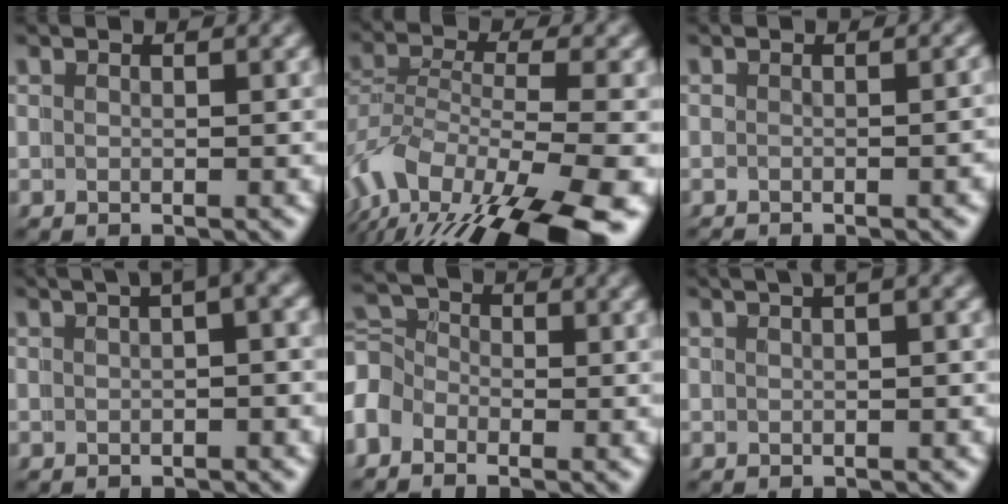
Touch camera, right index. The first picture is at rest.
{"total": 9.4, "force": [-3.5, 4.9, 7.3], "torque": [-0.149, -0.038, -0.041]}
{"total": 1.1, "force": [-0.8, -0.1, 0.7], "torque": [-0.001, 0.004, -0.017]}
{"total": 5.0, "force": [1.7, 2.0, 4.2], "torque": [-0.031, 0.039, 0.012]}
{"total": 4.2, "force": [-1.4, 3.9, 0.7], "torque": [-0.033, -0.020, -0.030]}
{"total": 2.7, "force": [1.2, 0.9, 2.2], "torque": [-0.018, 0.019, 0.012]}